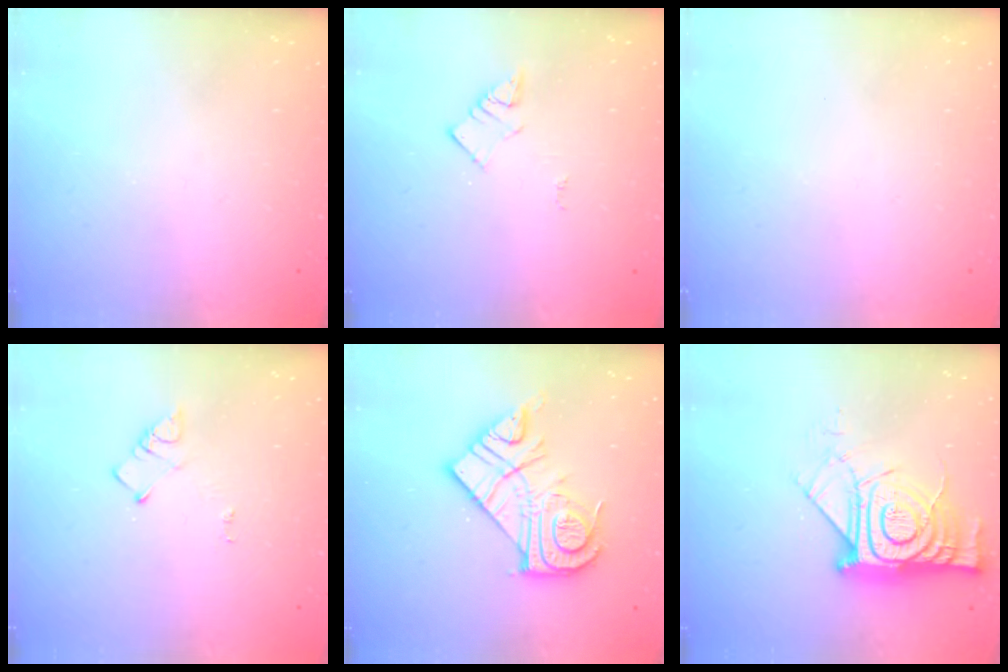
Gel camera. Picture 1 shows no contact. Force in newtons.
{"total": 2.9, "press": 2.9, "slide": 0.2}
{"total": 1.5, "press": 1.5, "slide": 0.1}
{"total": 4.2, "press": 4.2, "slide": 0.5}
{"total": 17.8, "press": 17.7, "slide": 1.4}
{"total": 17.6, "press": 17.5, "slide": 1.3}